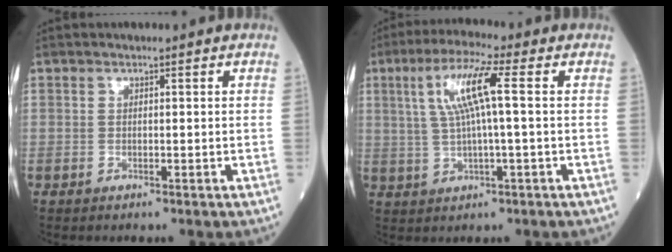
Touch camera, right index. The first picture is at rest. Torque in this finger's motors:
{"motor_torque": [0.81, 0.14, 0.40, 0.17]}